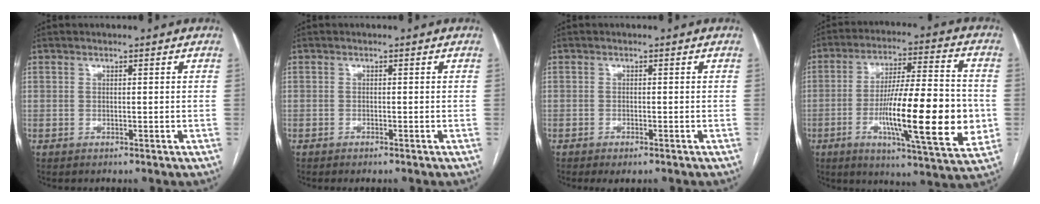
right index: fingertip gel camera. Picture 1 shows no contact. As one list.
[{"total": 0.6, "force": [-0.6, 0.0, 0.3], "torque": [-0.010, -0.002, -0.008]}, {"total": 1.9, "force": [-1.3, 0.6, 1.2], "torque": [-0.016, -0.003, -0.016]}, {"total": 20.6, "force": [-3.9, 2.7, 20.1], "torque": [-0.302, -0.005, -0.057]}]